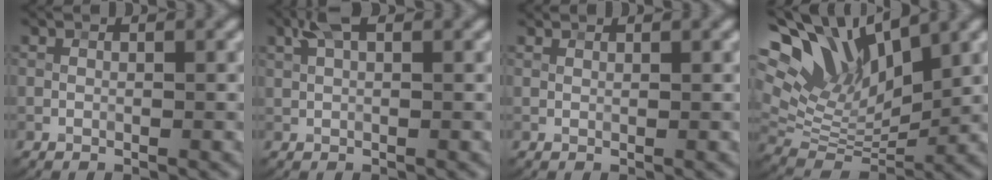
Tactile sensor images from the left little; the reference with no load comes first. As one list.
[{"total": 2.3, "force": [1.2, 1.0, 1.7], "torque": [-0.036, 0.007, 0.021]}, {"total": 1.1, "force": [1.0, 0.2, 0.3], "torque": [-0.011, 0.000, 0.013]}, {"total": 10.9, "force": [6.2, 5.5, 7.0], "torque": [-0.152, 0.021, 0.116]}]